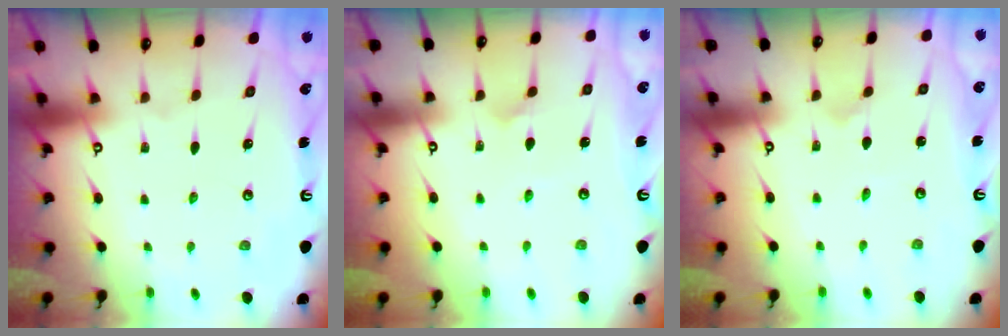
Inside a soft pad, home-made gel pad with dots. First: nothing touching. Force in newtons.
{"total": 5.0, "press": 5.0, "slide": 0.6}
{"total": 0.0}